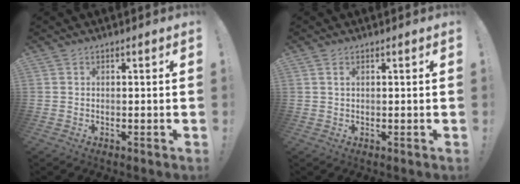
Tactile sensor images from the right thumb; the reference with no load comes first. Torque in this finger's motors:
{"motor_torque": [-0.19, -0.13, -0.02, 0.11, -0.10]}